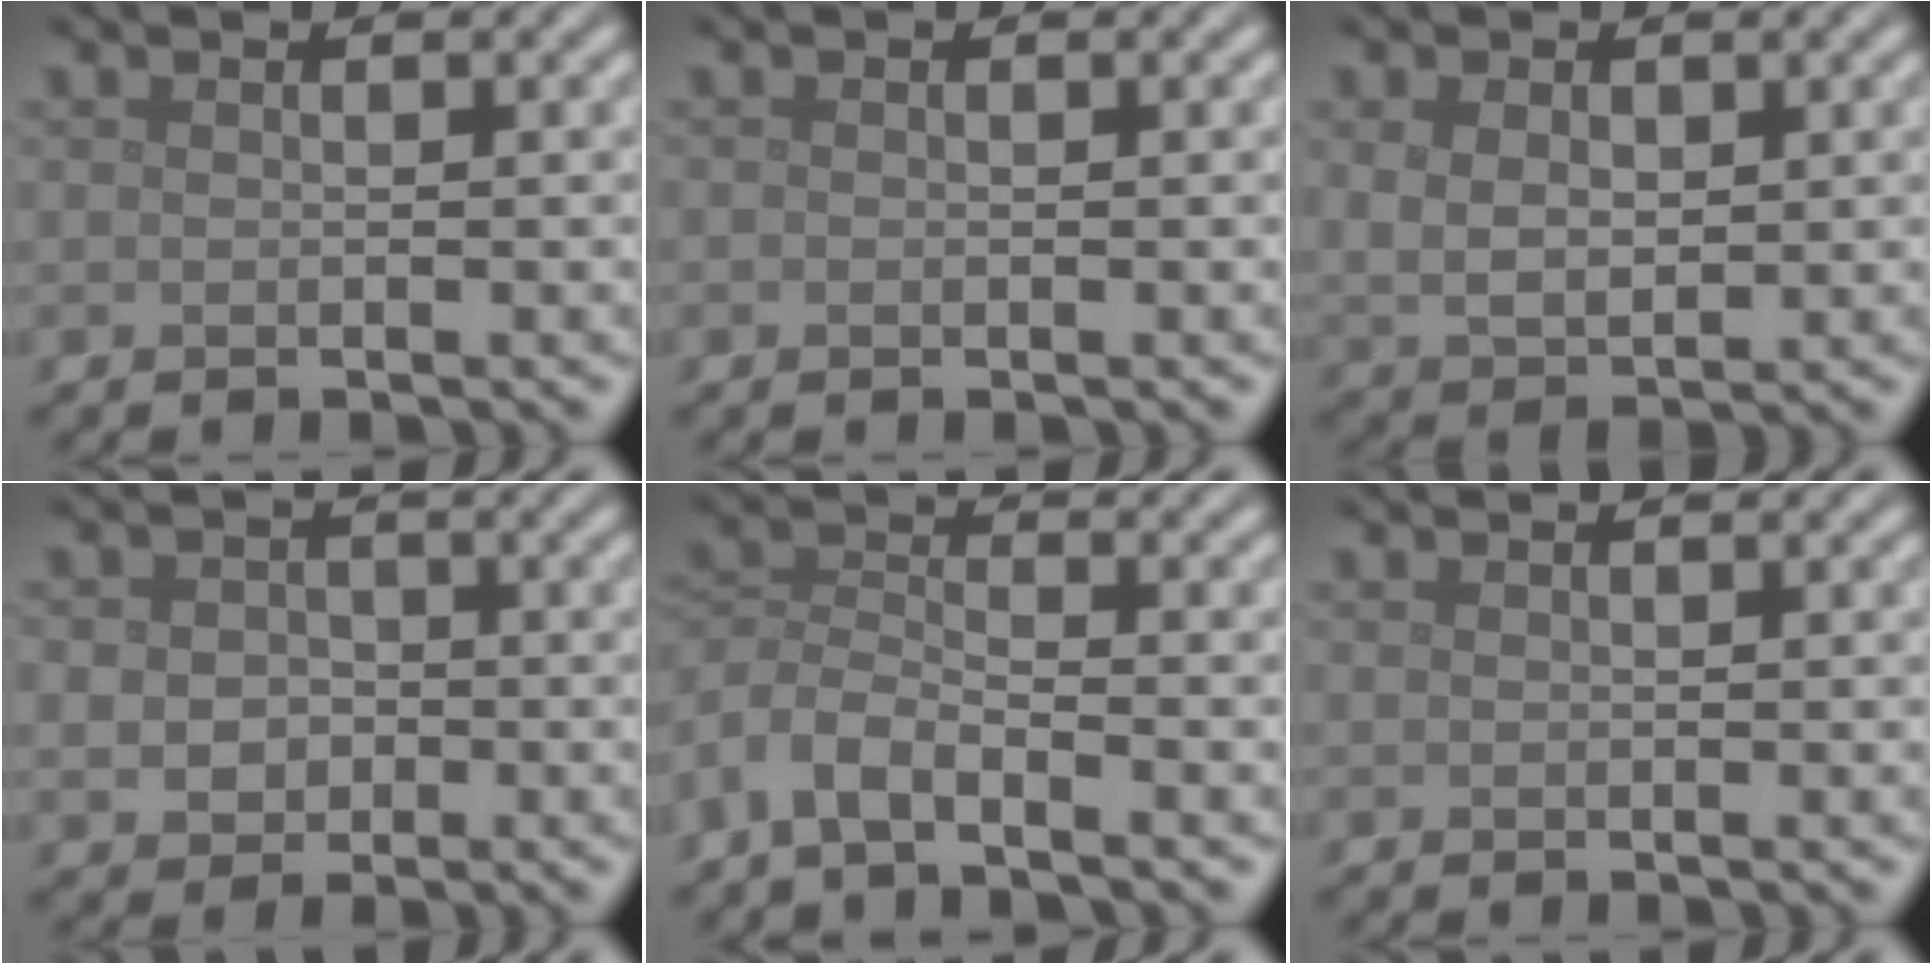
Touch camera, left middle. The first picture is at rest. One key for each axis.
{"total": 0.0}
{"total": 3.1, "fx": 0.8, "fy": 2.1, "fz": 2.2, "tx": -0.050, "ty": -0.005, "tz": 0.022}
{"total": 3.1, "fx": -0.3, "fy": 2.7, "fz": 1.6, "tx": -0.020, "ty": -0.003, "tz": -0.010}
{"total": 3.9, "fx": -3.0, "fy": 1.3, "fz": 2.1, "tx": -0.047, "ty": -0.003, "tz": -0.071}
{"total": 0.0}